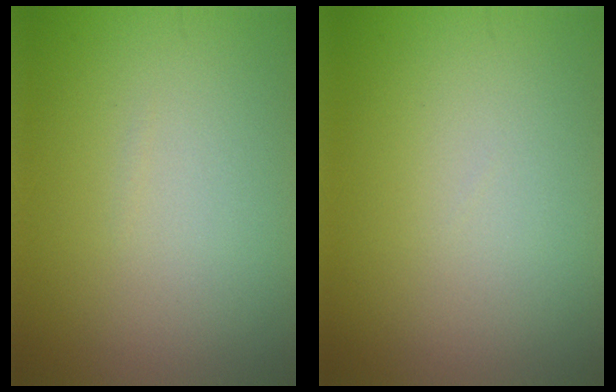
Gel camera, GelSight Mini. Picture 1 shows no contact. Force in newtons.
{"total": 0.0}